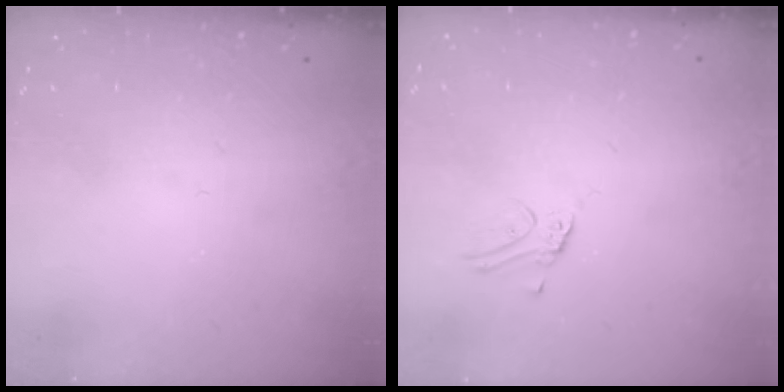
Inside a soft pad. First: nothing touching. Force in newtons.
{"total": 1.8, "press": 1.8, "slide": 0.1}